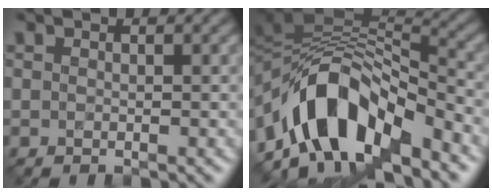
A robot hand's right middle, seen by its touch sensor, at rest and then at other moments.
{"total": 10.8, "force": [-5.4, 5.2, 7.7], "torque": [-0.118, 0.014, -0.103]}